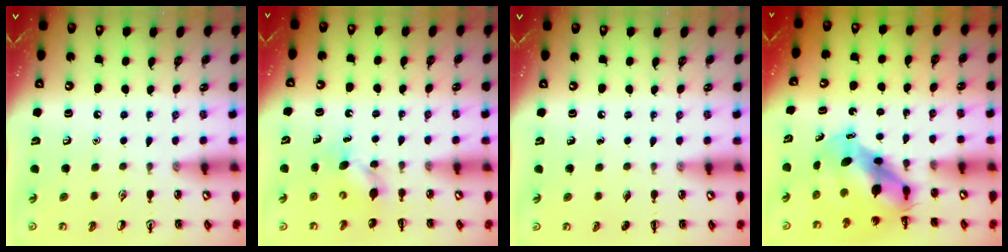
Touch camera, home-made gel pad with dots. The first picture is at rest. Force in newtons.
{"total": 4.4, "press": 4.2, "slide": 1.1}
{"total": 0.0}
{"total": 6.9, "press": 6.6, "slide": 2.0}